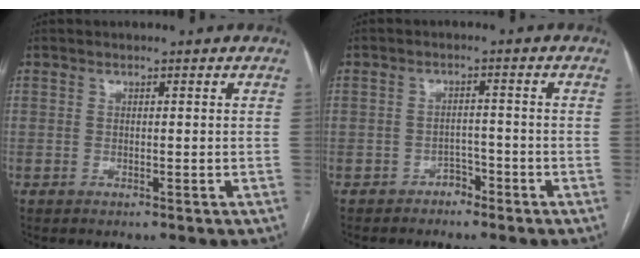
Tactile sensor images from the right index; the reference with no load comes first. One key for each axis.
{"total": 2.3, "fx": -1.8, "fy": 1.4, "fz": 0.5, "tx": -0.003, "ty": 0.007, "tz": -0.030}